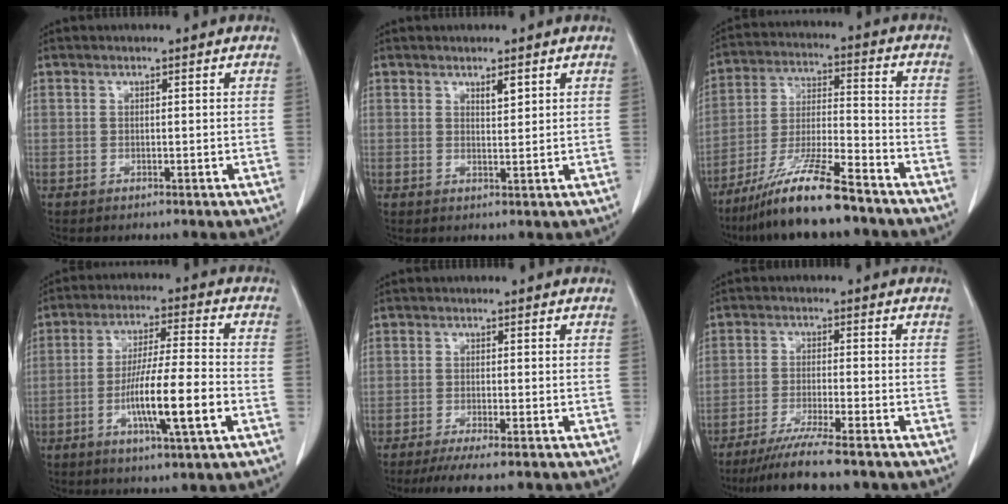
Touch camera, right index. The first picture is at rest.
{"total": 1.7, "force": [1.1, 0.4, 1.3], "torque": [-0.024, -0.002, 0.022]}
{"total": 13.8, "force": [-10.5, 0.9, 8.9], "torque": [-0.169, -0.021, -0.190]}
{"total": 11.8, "force": [-3.7, 0.5, 11.2], "torque": [-0.204, -0.006, -0.066]}
{"total": 6.2, "force": [-5.0, -0.2, 3.6], "torque": [-0.045, -0.013, -0.078]}
{"total": 9.1, "force": [-7.5, -0.5, 5.1], "torque": [-0.077, -0.025, -0.120]}